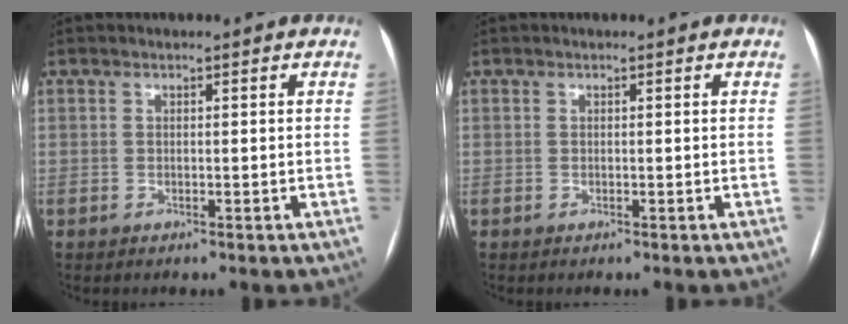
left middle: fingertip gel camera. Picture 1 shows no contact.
{"total": 0.0}